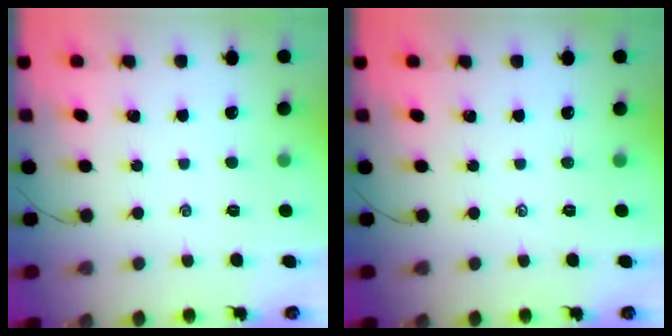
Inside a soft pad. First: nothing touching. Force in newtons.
{"total": 0.0}